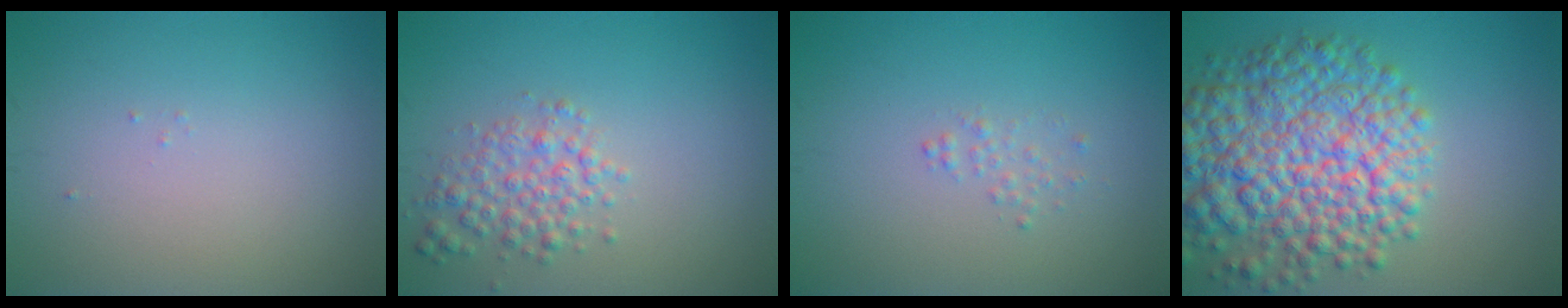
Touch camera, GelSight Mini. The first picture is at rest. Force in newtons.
{"total": 2.8, "press": 2.8, "slide": 0.1}
{"total": 0.9, "press": 0.9, "slide": 0.0}
{"total": 10.9, "press": 10.9, "slide": 0.5}